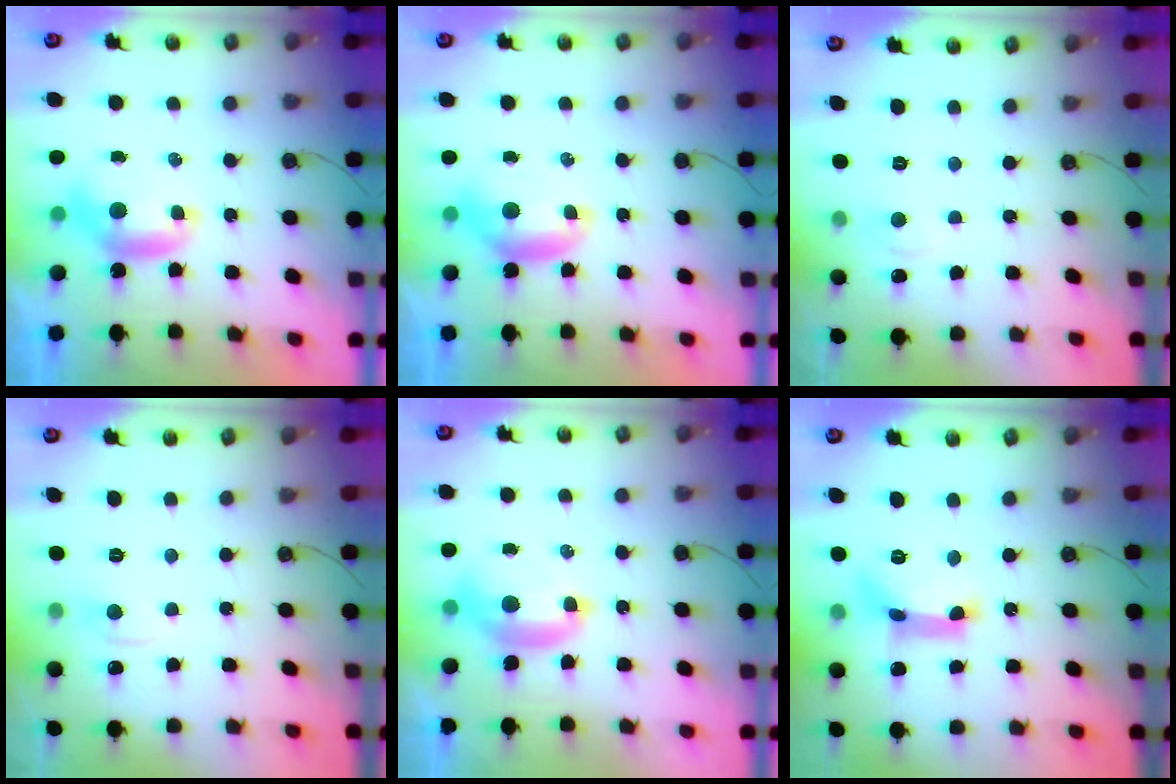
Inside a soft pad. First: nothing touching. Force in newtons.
{"total": 0.8, "press": 0.8, "slide": 0.2}
{"total": 2.9, "press": 2.9, "slide": 0.4}
{"total": 1.1, "press": 1.0, "slide": 0.5}
{"total": 2.9, "press": 2.9, "slide": 0.6}
{"total": 9.7, "press": 9.6, "slide": 0.6}